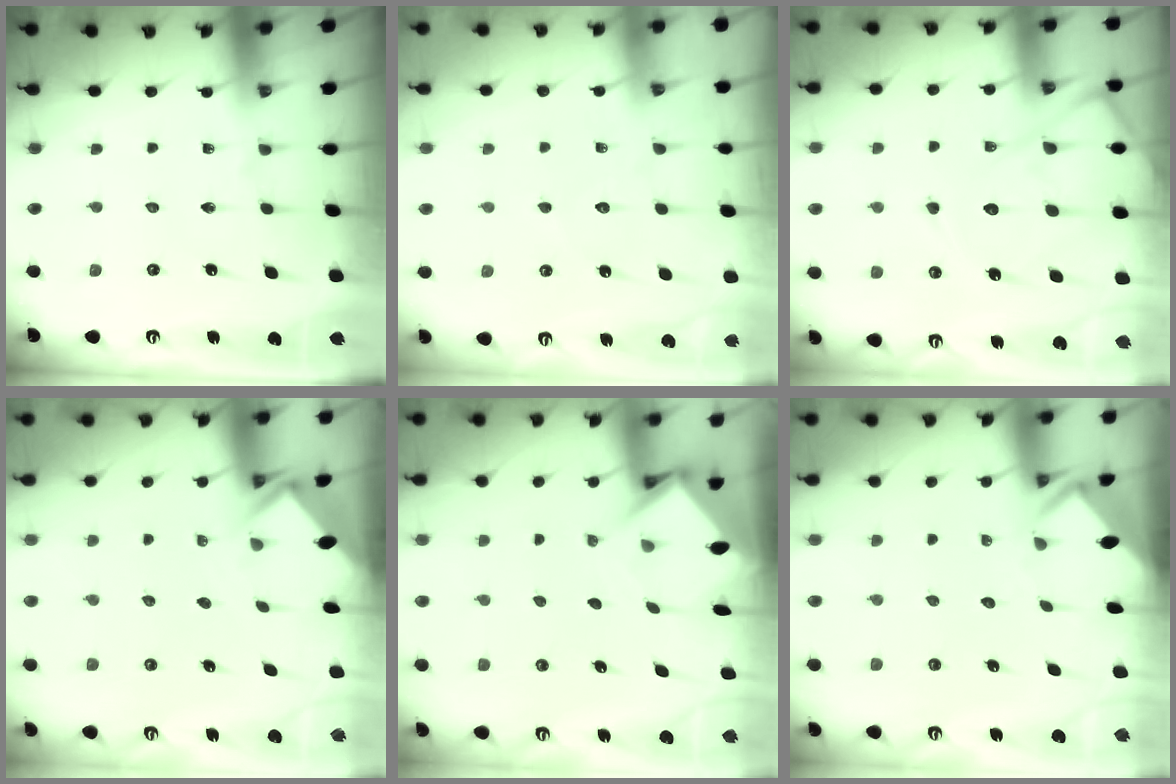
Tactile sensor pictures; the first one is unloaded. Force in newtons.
{"total": 4.1, "press": 4.1, "slide": 0.5}
{"total": 13.4, "press": 13.4, "slide": 1.2}
{"total": 2.8, "press": 2.8, "slide": 0.2}
{"total": 5.9, "press": 5.9, "slide": 0.5}
{"total": 3.6, "press": 3.6, "slide": 0.2}